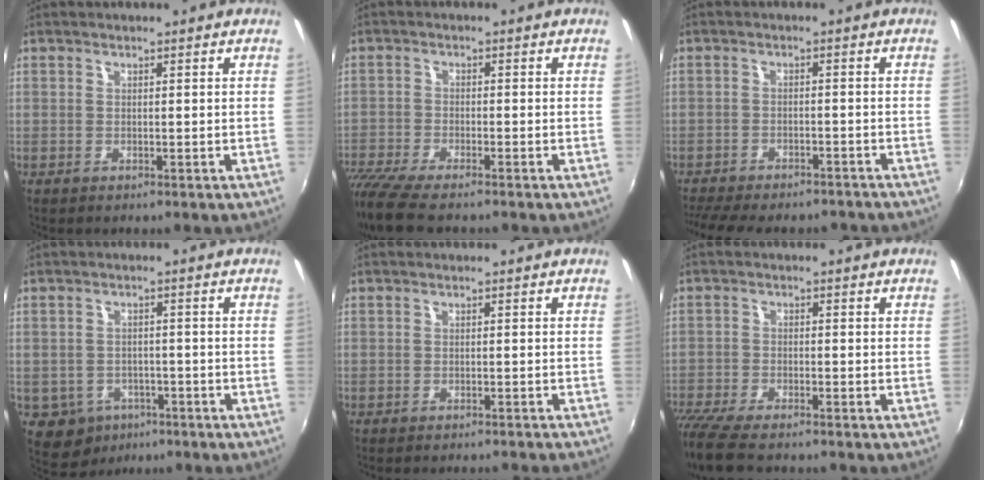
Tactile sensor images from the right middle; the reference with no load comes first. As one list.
[{"total": 10.5, "force": [-8.6, 1.8, 5.6], "torque": [-0.141, -0.044, -0.157]}, {"total": 15.1, "force": [-13.0, 4.3, 6.5], "torque": [-0.144, -0.022, -0.179]}, {"total": 7.0, "force": [-3.7, 5.6, 2.0], "torque": [-0.058, 0.002, -0.044]}, {"total": 4.9, "force": [-4.5, 0.5, 1.9], "torque": [-0.043, -0.011, -0.062]}, {"total": 10.1, "force": [-8.6, 1.8, 5.0], "torque": [-0.128, -0.042, -0.156]}]